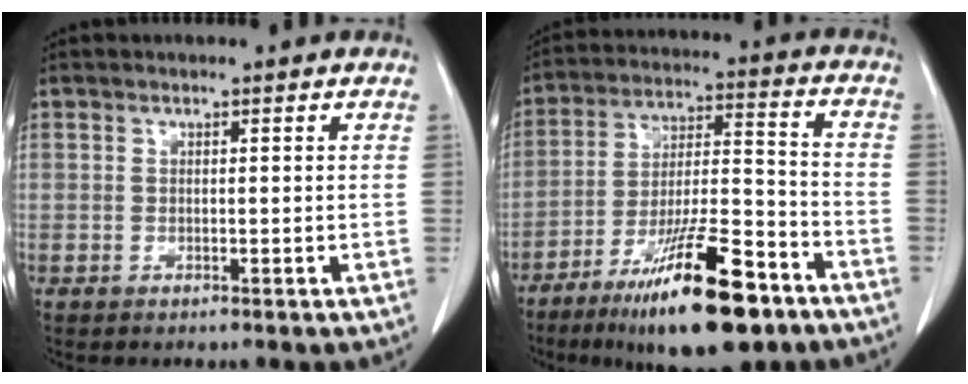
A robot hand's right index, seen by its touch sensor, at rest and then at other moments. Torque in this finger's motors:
{"motor_torque": [1.73, -0.40, 1.00, 0.19]}